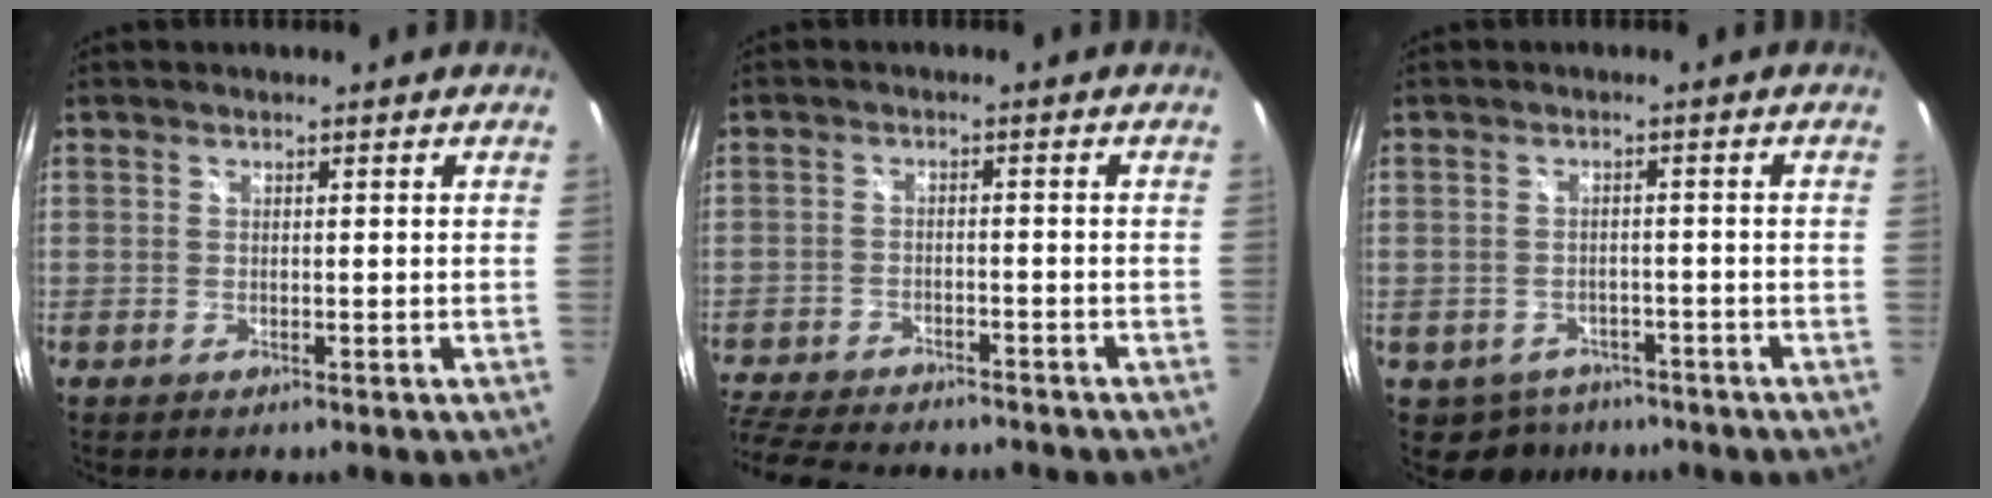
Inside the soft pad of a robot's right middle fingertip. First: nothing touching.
{"total": 13.9, "force": [-12.0, 4.2, 5.6], "torque": [-0.146, -0.017, -0.195]}
{"total": 5.4, "force": [-3.8, 3.7, 0.9], "torque": [-0.026, 0.005, -0.050]}